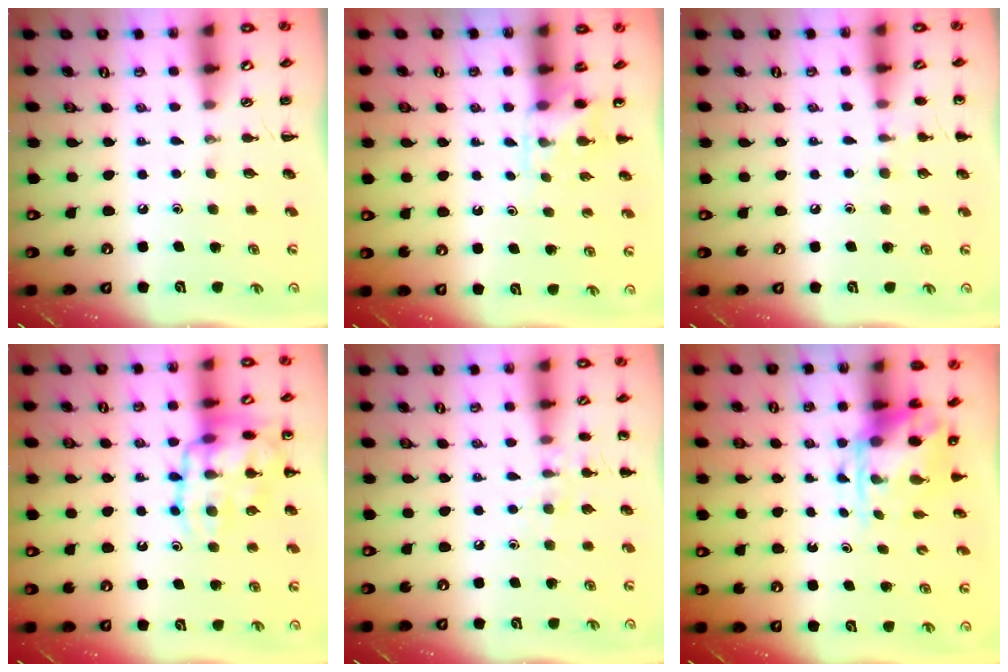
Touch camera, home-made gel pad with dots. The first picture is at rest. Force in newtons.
{"total": 4.2, "press": 3.9, "slide": 1.5}
{"total": 5.9, "press": 5.6, "slide": 1.8}
{"total": 17.2, "press": 17.1, "slide": 1.5}
{"total": 7.3, "press": 7.0, "slide": 2.1}
{"total": 4.9, "press": 4.8, "slide": 0.8}